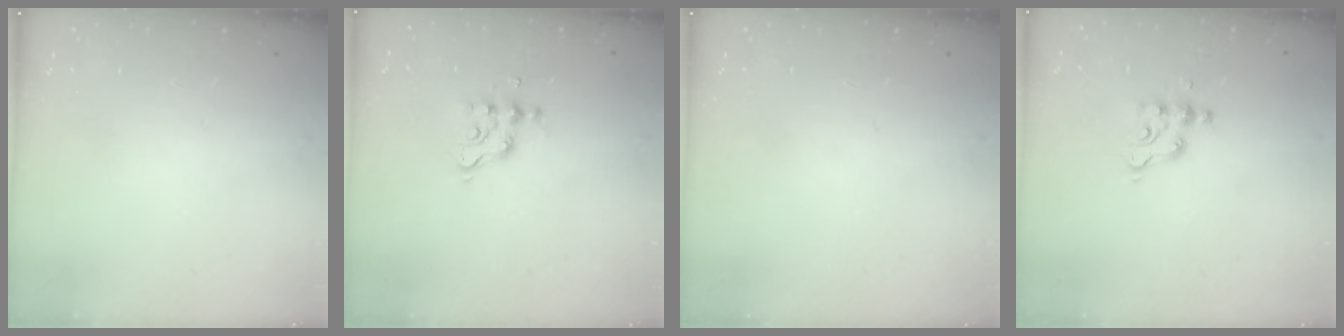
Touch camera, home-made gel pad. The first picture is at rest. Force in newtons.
{"total": 5.4, "press": 5.4, "slide": 0.4}
{"total": 0.0}
{"total": 4.3, "press": 4.3, "slide": 0.1}